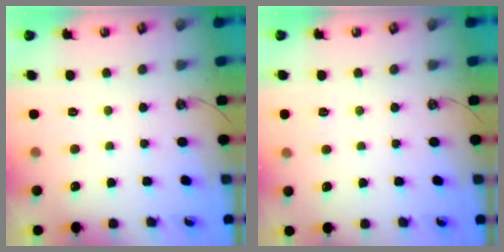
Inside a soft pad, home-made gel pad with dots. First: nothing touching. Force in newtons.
{"total": 2.7, "press": 2.7, "slide": 0.4}